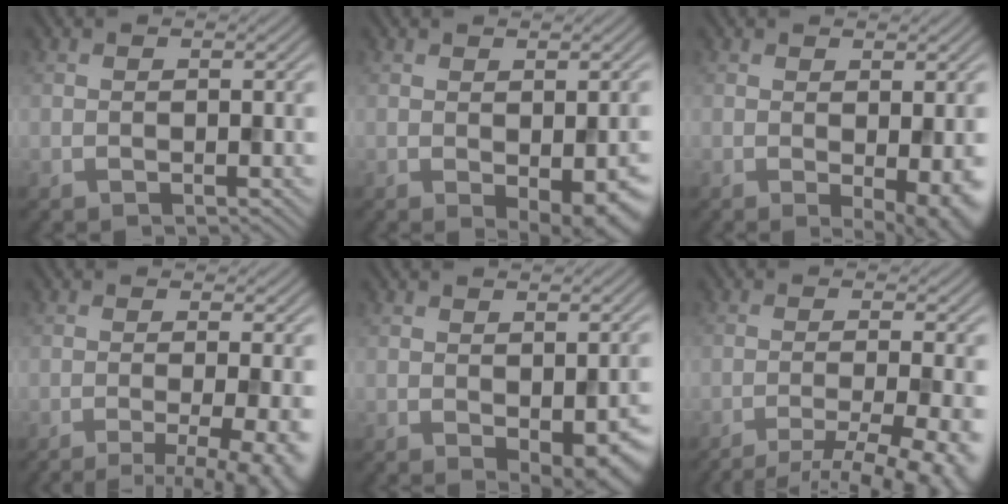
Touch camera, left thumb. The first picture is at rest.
{"total": 6.0, "force": [-2.0, 2.4, 5.1], "torque": [-0.065, -0.020, -0.011]}
{"total": 4.4, "force": [-0.4, 1.0, 4.2], "torque": [-0.059, -0.011, -0.003]}
{"total": 8.3, "force": [-3.0, 2.2, 7.4], "torque": [-0.089, -0.006, -0.035]}
{"total": 6.4, "force": [-2.2, 3.1, 5.2], "torque": [-0.067, -0.025, -0.010]}
{"total": 9.4, "force": [-6.2, 1.9, 6.9], "torque": [-0.101, -0.013, -0.078]}